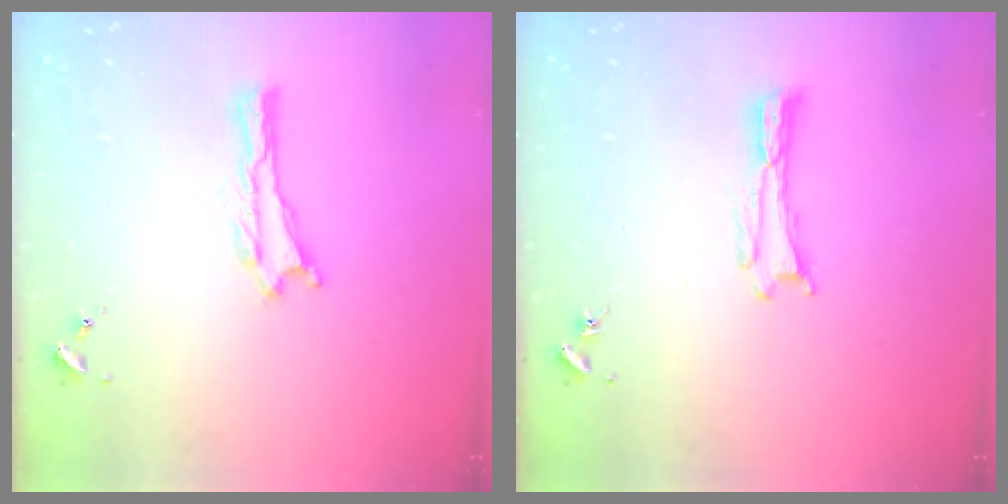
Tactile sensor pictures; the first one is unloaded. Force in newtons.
{"total": 0.0}